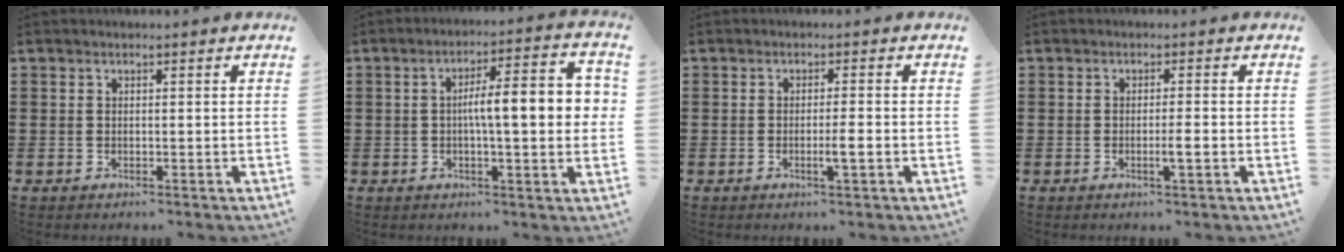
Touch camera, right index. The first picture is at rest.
{"total": 9.4, "force": [0.5, 2.1, 9.1], "torque": [-0.148, 0.004, 0.002]}
{"total": 2.8, "force": [-0.9, 0.0, 2.6], "torque": [-0.050, -0.006, -0.020]}
{"total": 2.3, "force": [-0.8, 0.0, 2.1], "torque": [-0.042, -0.005, -0.018]}